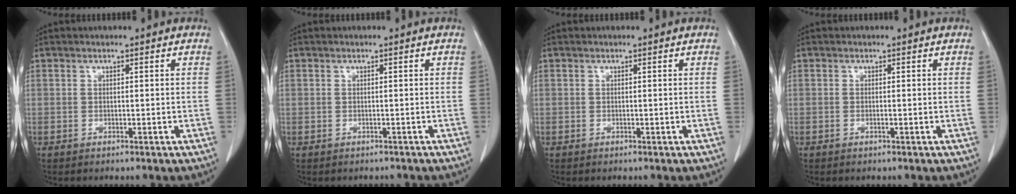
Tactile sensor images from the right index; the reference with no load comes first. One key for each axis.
{"total": 1.1, "fx": -0.8, "fy": 0.8, "fz": 0.0, "tx": -0.004, "ty": 0.004, "tz": -0.009}
{"total": 0.0}
{"total": 0.0}